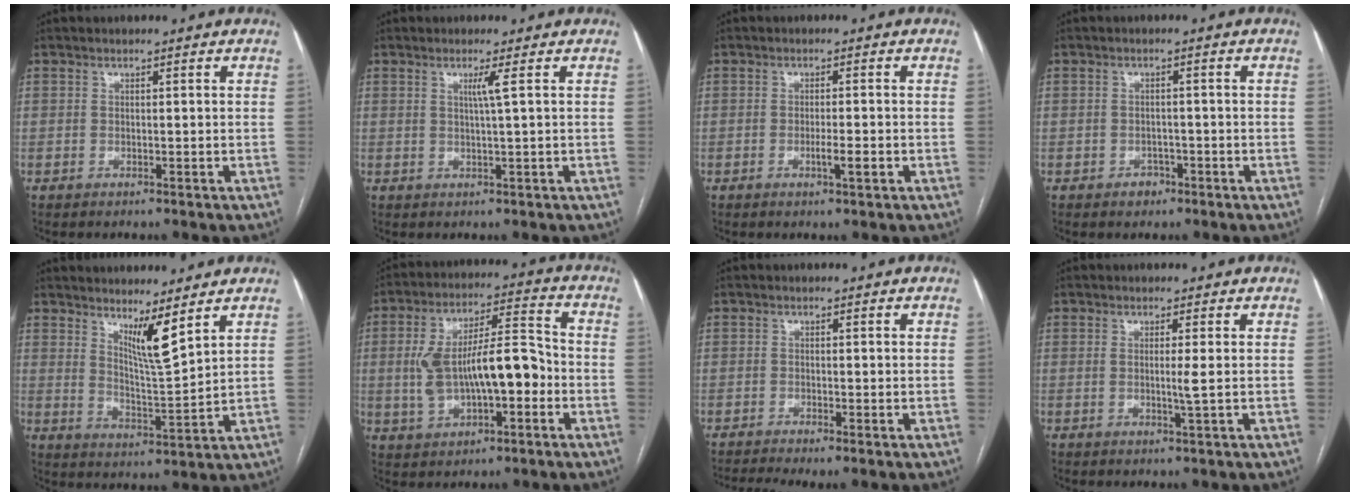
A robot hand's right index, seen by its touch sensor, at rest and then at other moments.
{"total": 2.0, "force": [0.7, -0.7, 1.7], "torque": [-0.035, -0.005, 0.015]}
{"total": 2.6, "force": [-0.9, 0.1, 2.5], "torque": [-0.042, -0.003, -0.015]}
{"total": 2.2, "force": [-1.2, 1.7, 0.6], "torque": [-0.005, 0.006, -0.016]}
{"total": 5.8, "force": [4.1, -0.4, 4.2], "torque": [-0.075, -0.027, 0.079]}
{"total": 13.8, "force": [-1.7, 5.0, 12.7], "torque": [-0.238, 0.033, -0.019]}
{"total": 3.8, "force": [-2.7, 0.5, 2.7], "torque": [-0.052, -0.006, -0.047]}
{"total": 2.0, "force": [0.0, -0.5, 1.9], "torque": [-0.032, -0.004, -0.002]}